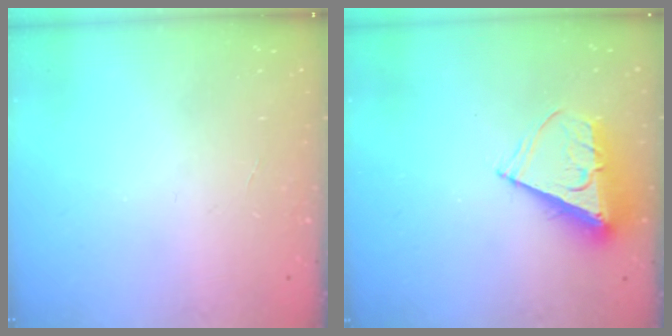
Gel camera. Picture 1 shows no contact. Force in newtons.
{"total": 8.9, "press": 8.9, "slide": 0.4}